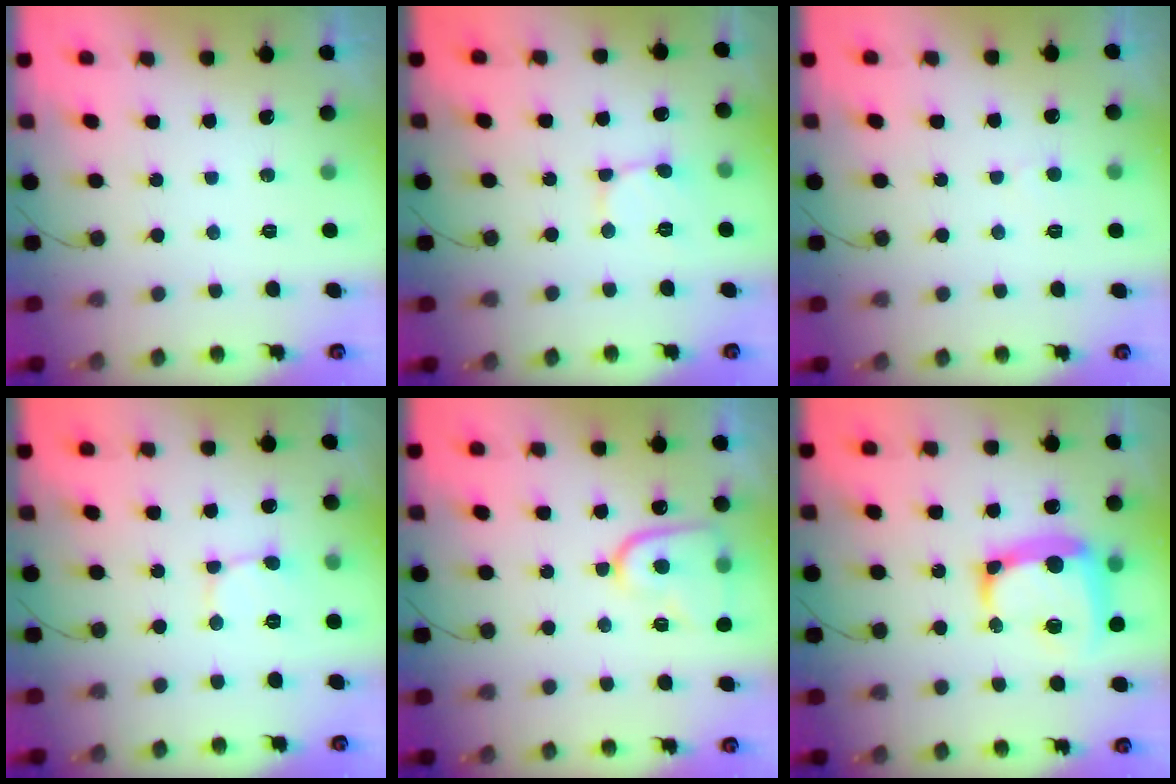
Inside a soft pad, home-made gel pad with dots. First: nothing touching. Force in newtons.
{"total": 2.6, "press": 2.6, "slide": 0.2}
{"total": 2.8, "press": 2.8, "slide": 0.3}
{"total": 2.3, "press": 2.3, "slide": 0.2}
{"total": 12.3, "press": 12.3, "slide": 1.1}
{"total": 14.7, "press": 14.5, "slide": 2.8}